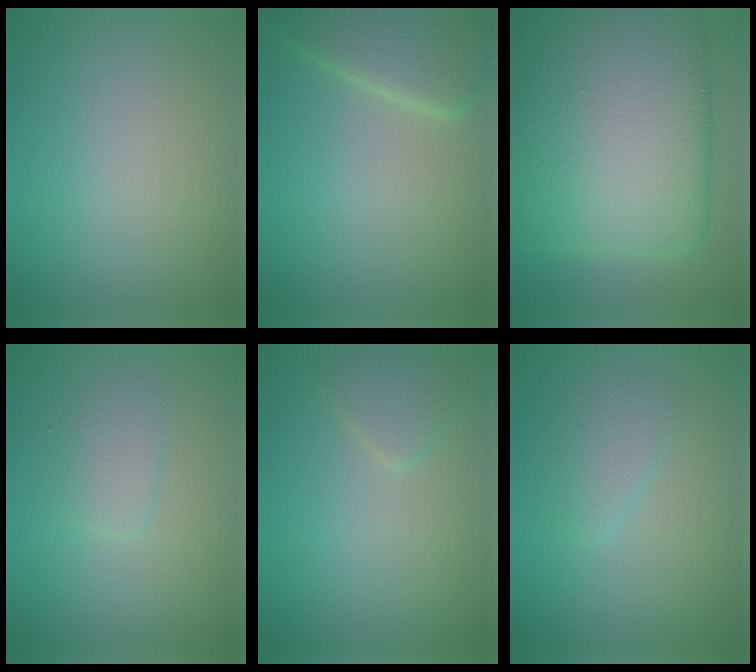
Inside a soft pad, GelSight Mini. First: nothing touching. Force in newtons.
{"total": 4.4, "press": 4.4, "slide": 0.3}
{"total": 17.9, "press": 17.9, "slide": 0.3}
{"total": 1.7, "press": 1.7, "slide": 0.1}
{"total": 1.6, "press": 1.6, "slide": 0.1}
{"total": 1.8, "press": 1.8, "slide": 0.1}